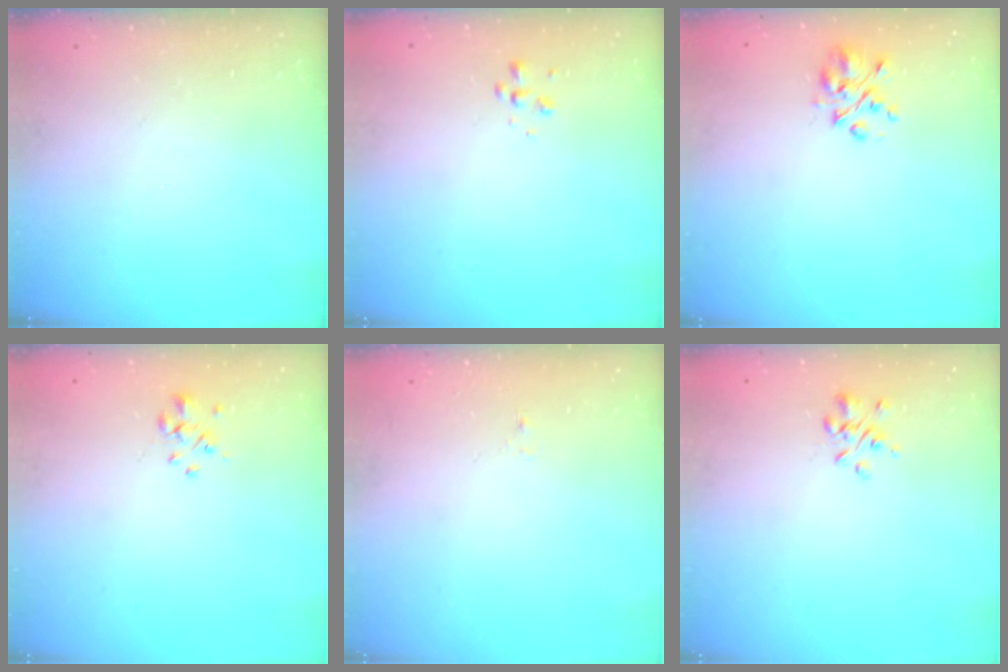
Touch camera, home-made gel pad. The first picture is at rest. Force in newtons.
{"total": 1.4, "press": 1.3, "slide": 0.4}
{"total": 4.8, "press": 4.4, "slide": 1.9}
{"total": 1.3, "press": 1.1, "slide": 0.6}
{"total": 0.0}
{"total": 1.6, "press": 1.3, "slide": 0.8}